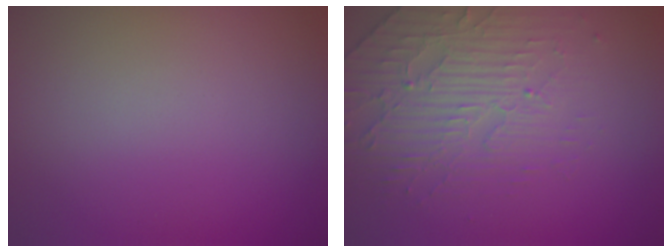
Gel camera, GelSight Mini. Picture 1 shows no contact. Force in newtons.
{"total": 4.5, "press": 3.3, "slide": 3.1}